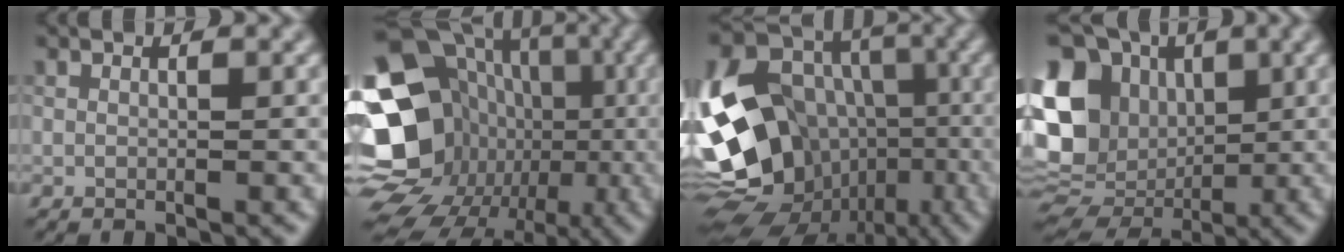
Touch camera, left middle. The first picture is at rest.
{"total": 20.9, "force": [-4.7, 18.3, 9.0], "torque": [-0.160, 0.005, -0.111]}
{"total": 18.7, "force": [-5.5, 15.0, 9.7], "torque": [-0.194, -0.004, -0.077]}
{"total": 13.0, "force": [-0.1, 10.7, 7.5], "torque": [-0.164, 0.008, 0.013]}